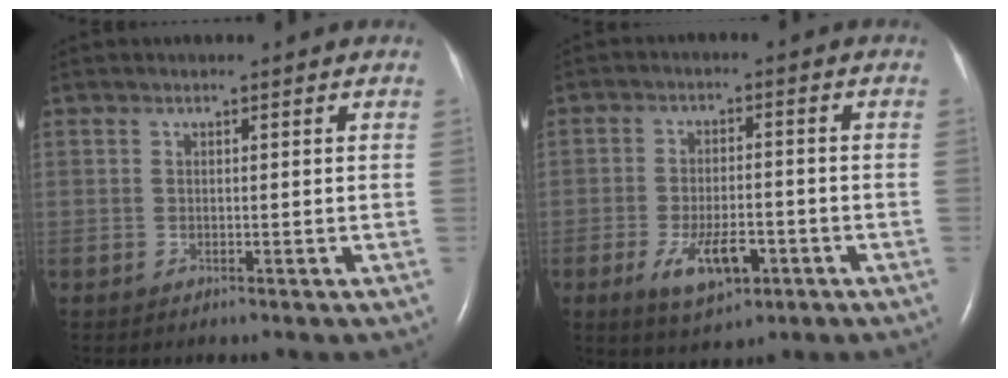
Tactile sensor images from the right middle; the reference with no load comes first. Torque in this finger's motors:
{"motor_torque": [0.34, -0.20, 0.18, 0.09]}